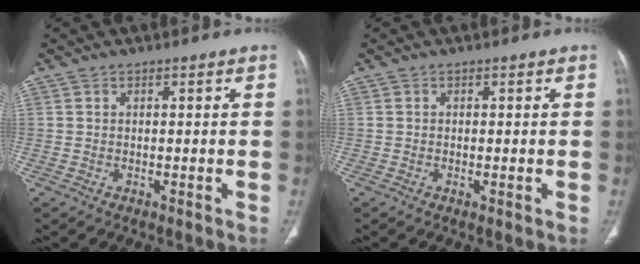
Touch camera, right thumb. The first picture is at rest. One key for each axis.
{"total": 0.8, "fx": -0.2, "fy": 0.2, "fz": 0.8, "tx": -0.019, "ty": -0.004, "tz": -0.004}